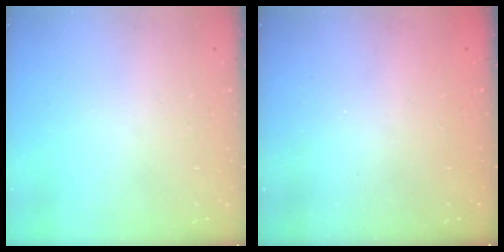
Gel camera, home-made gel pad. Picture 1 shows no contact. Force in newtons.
{"total": 2.3, "press": 2.2, "slide": 0.6}